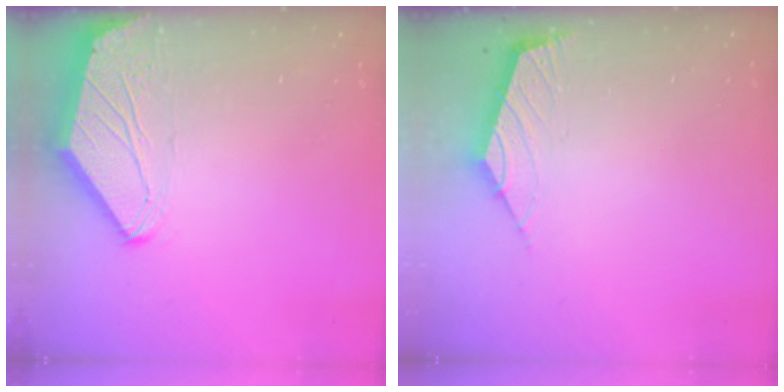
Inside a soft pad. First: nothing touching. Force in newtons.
{"total": 2.5, "press": 2.4, "slide": 0.7}